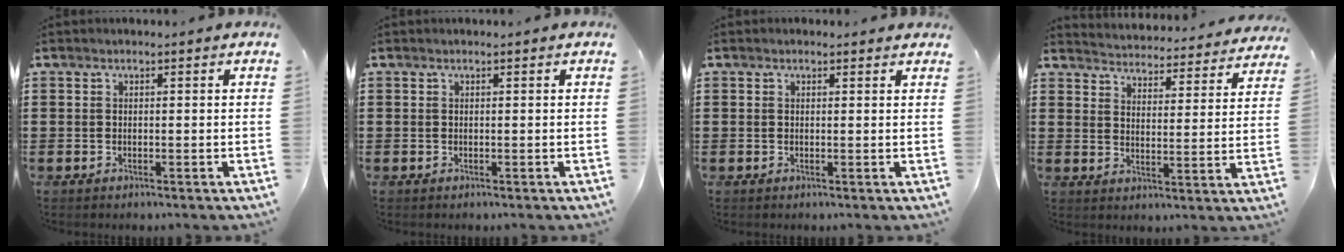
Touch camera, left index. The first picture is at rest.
{"total": 0.0}
{"total": 0.7, "force": [0.6, 0.2, 0.4], "torque": [-0.009, 0.000, 0.012]}
{"total": 3.8, "force": [3.8, -0.3, -0.3], "torque": [-0.019, -0.038, 0.061]}